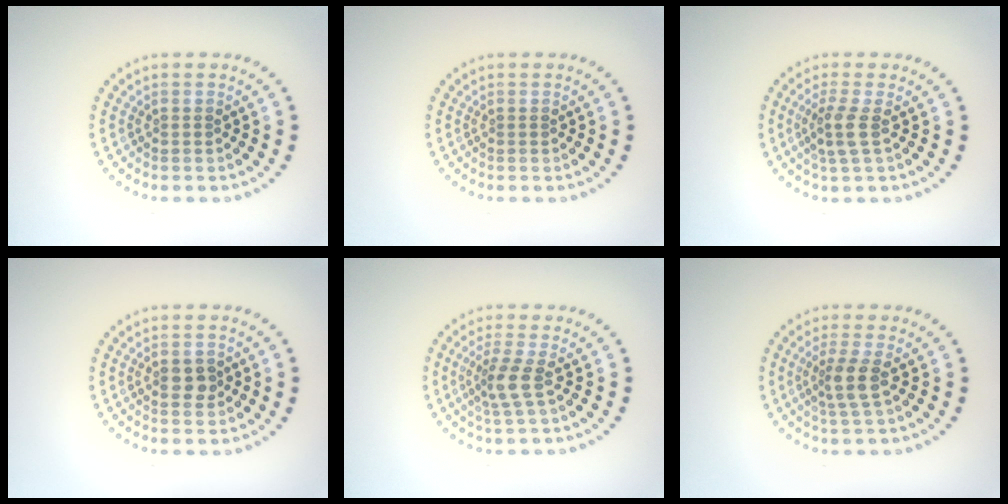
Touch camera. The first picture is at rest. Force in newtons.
{"total": 0.0}
{"total": 2.2, "press": 1.8, "slide": 1.3}
{"total": 2.0, "press": 2.0, "slide": 0.1}
{"total": 2.5, "press": 1.9, "slide": 1.6}
{"total": 2.5, "press": 2.0, "slide": 1.6}